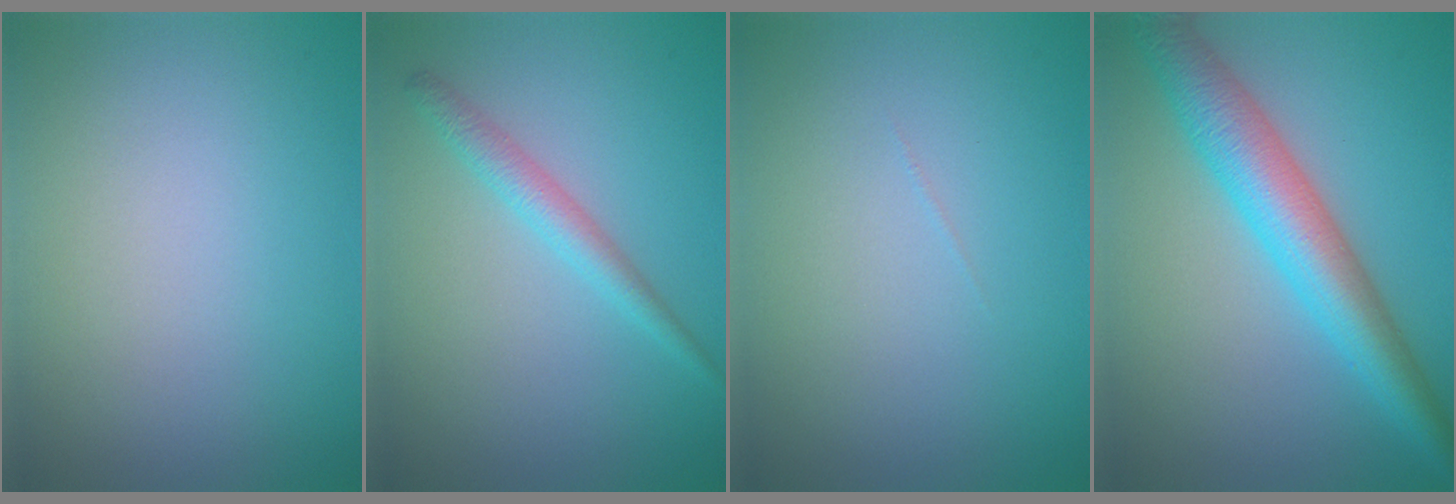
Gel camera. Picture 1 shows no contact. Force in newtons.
{"total": 2.2, "press": 2.2, "slide": 0.1}
{"total": 0.0}
{"total": 6.7, "press": 6.7, "slide": 0.1}